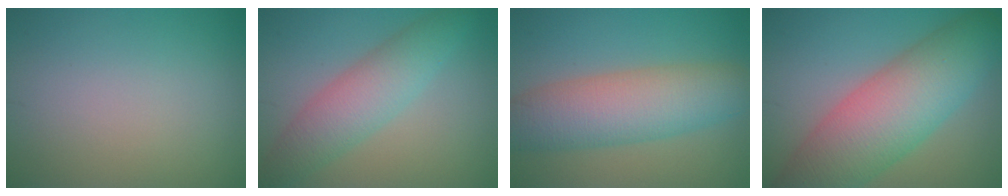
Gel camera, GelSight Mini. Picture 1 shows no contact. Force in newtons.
{"total": 5.0, "press": 5.0, "slide": 0.0}
{"total": 7.5, "press": 7.5, "slide": 0.5}
{"total": 10.7, "press": 10.7, "slide": 0.6}